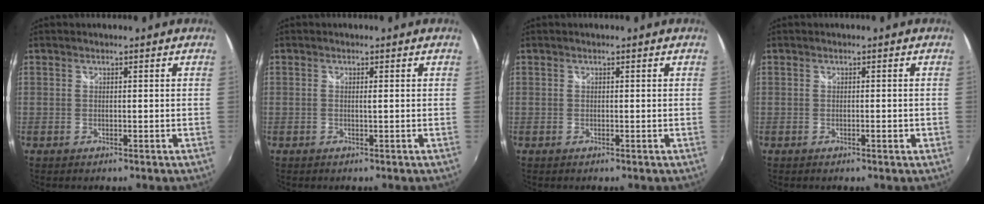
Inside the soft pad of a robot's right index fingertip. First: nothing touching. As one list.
[{"total": 0.5, "force": [0.1, -0.3, 0.4], "torque": [-0.005, 0.003, 0.002]}, {"total": 0.0}, {"total": 0.9, "force": [-0.3, 0.3, 0.9], "torque": [-0.010, 0.005, -0.001]}]